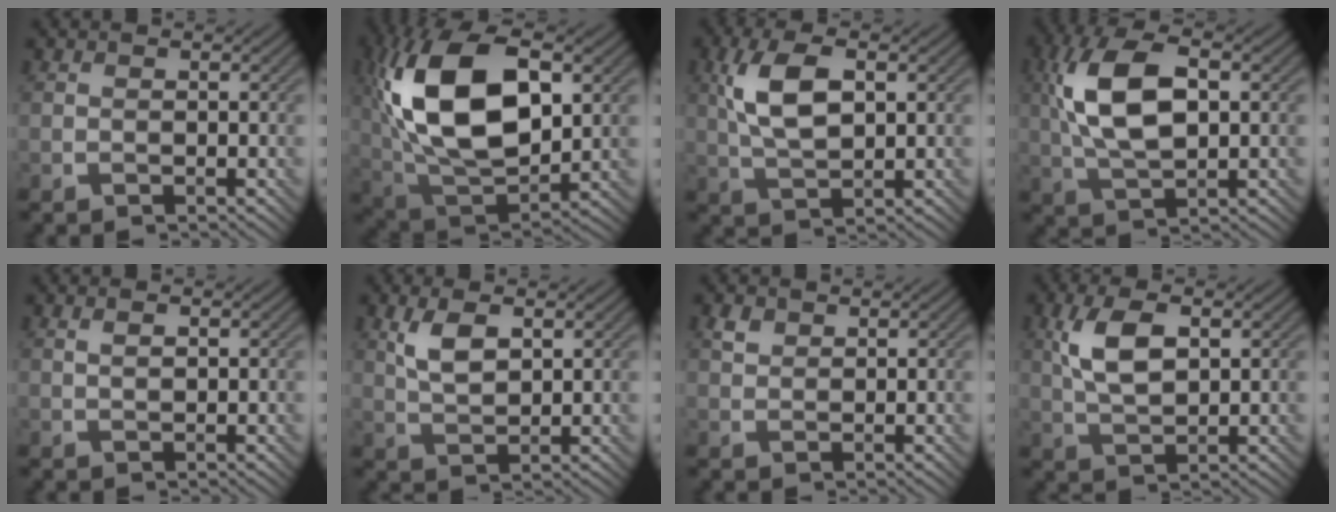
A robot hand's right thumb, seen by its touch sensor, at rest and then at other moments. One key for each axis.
{"total": 17.5, "fx": 4.0, "fy": 9.3, "fz": 14.2, "tx": -0.311, "ty": 0.019, "tz": 0.072}
{"total": 7.7, "fx": 2.0, "fy": 3.5, "fz": 6.6, "tx": -0.145, "ty": 0.009, "tz": 0.039}
{"total": 11.6, "fx": 2.1, "fy": 5.6, "fz": 10.0, "tx": -0.216, "ty": 0.015, "tz": 0.036}
{"total": 1.2, "fx": 0.5, "fy": 0.4, "fz": 1.0, "tx": -0.020, "ty": 0.000, "tz": 0.010}
{"total": 4.7, "fx": 1.9, "fy": 2.2, "fz": 3.7, "tx": -0.086, "ty": 0.001, "tz": 0.041}
{"total": 1.6, "fx": 1.0, "fy": 1.0, "fz": 0.7, "tx": -0.015, "ty": 0.003, "tz": 0.020}
{"total": 6.7, "fx": 2.0, "fy": 3.1, "fz": 5.6, "tx": -0.125, "ty": 0.007, "tz": 0.040}